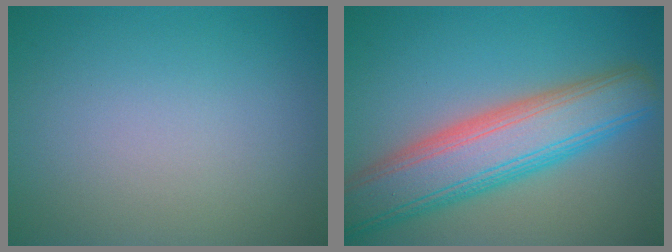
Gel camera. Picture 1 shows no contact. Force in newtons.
{"total": 8.9, "press": 8.9, "slide": 0.2}